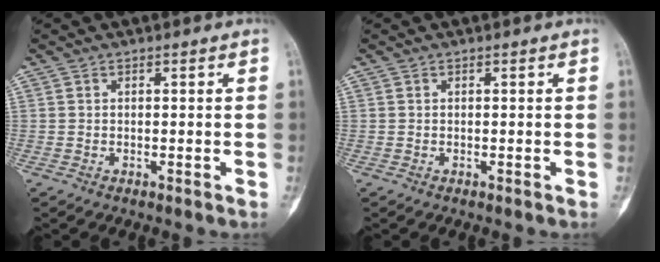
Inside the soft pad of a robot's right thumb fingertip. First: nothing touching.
{"total": 0.0}